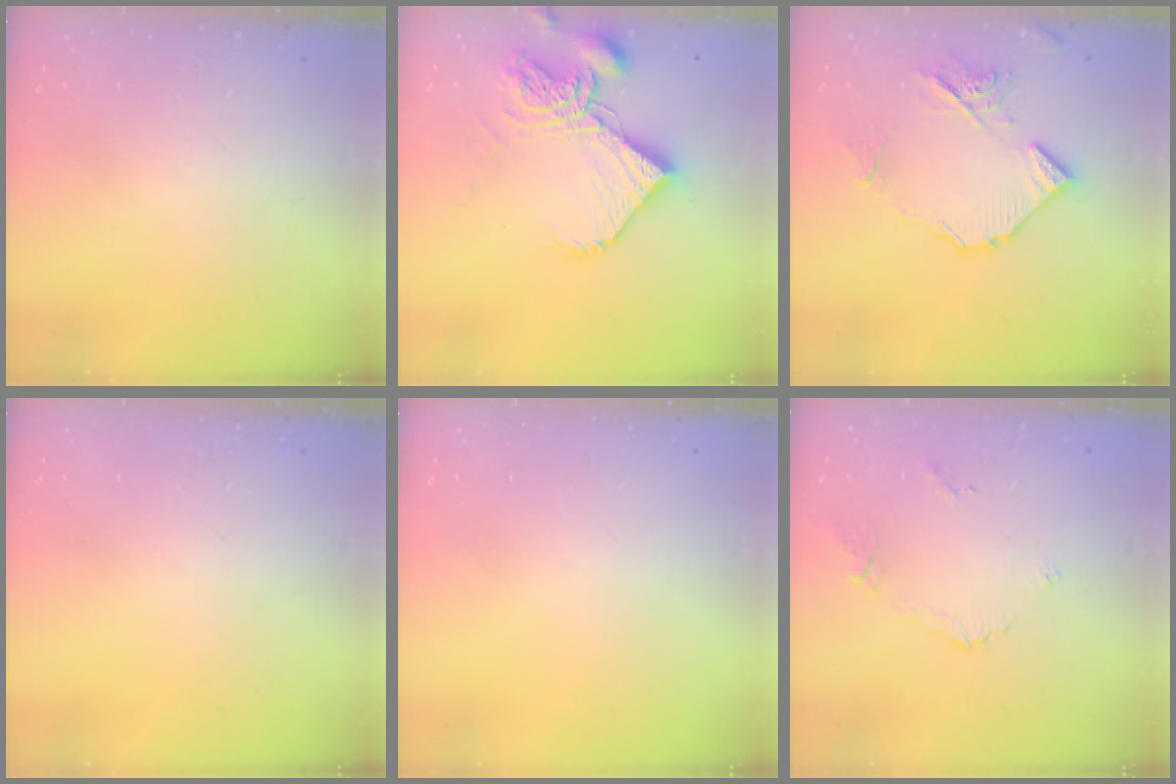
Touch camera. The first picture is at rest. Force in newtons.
{"total": 14.2, "press": 14.1, "slide": 1.9}
{"total": 12.0, "press": 12.0, "slide": 1.0}
{"total": 0.0}
{"total": 0.0}
{"total": 3.7, "press": 3.7, "slide": 0.4}